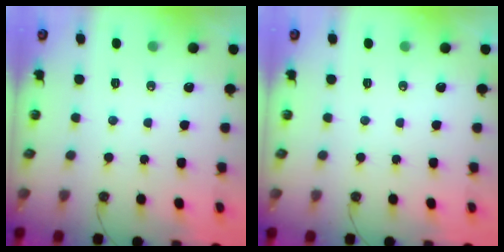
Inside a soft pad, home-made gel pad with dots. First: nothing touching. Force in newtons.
{"total": 0.0}